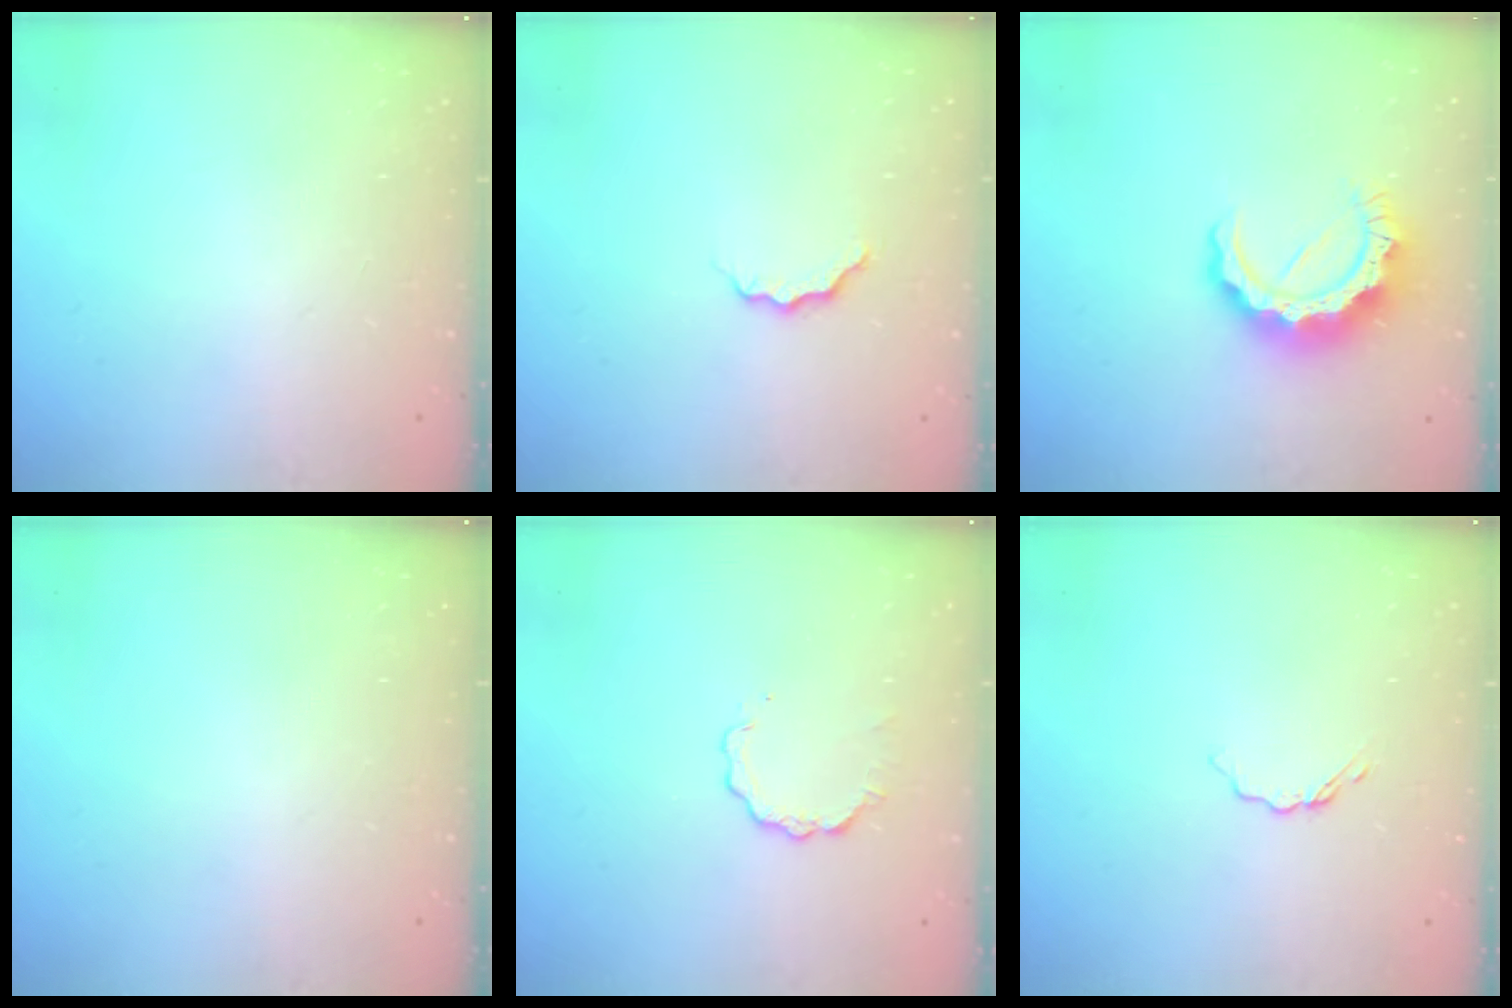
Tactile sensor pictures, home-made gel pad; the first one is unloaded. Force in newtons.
{"total": 3.7, "press": 3.7, "slide": 0.4}
{"total": 10.3, "press": 10.3, "slide": 1.0}
{"total": 0.0}
{"total": 3.6, "press": 3.6, "slide": 0.4}
{"total": 4.5, "press": 4.5, "slide": 0.4}